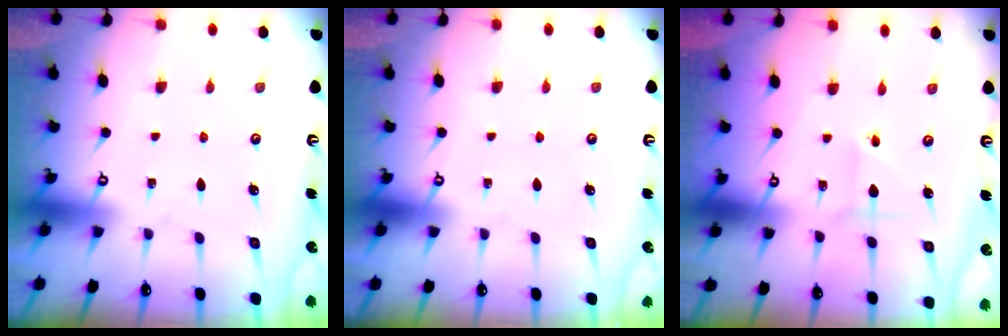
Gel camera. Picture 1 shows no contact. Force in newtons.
{"total": 0.0}
{"total": 2.6, "press": 2.6, "slide": 0.2}